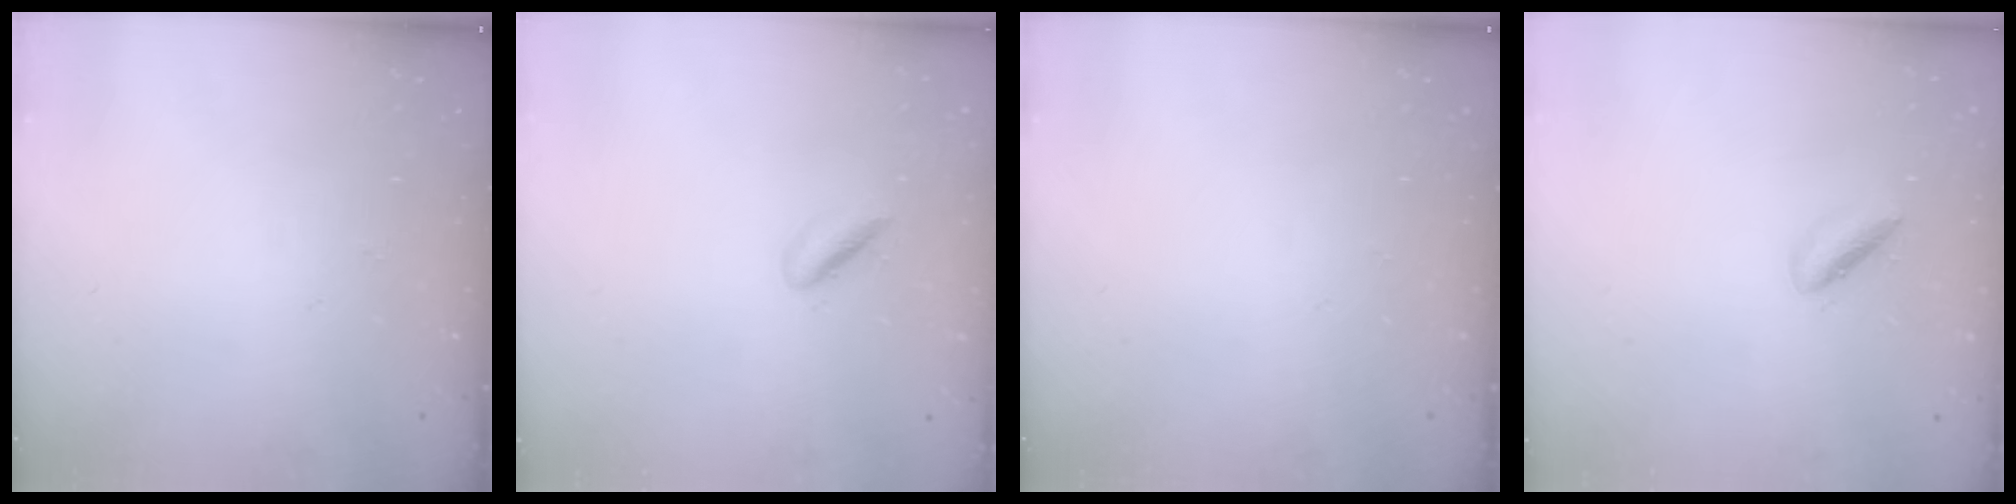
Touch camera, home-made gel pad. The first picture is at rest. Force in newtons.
{"total": 1.8, "press": 1.7, "slide": 0.4}
{"total": 0.0}
{"total": 2.3, "press": 2.2, "slide": 0.4}